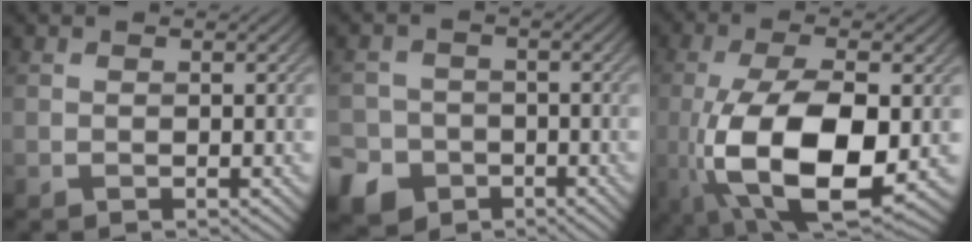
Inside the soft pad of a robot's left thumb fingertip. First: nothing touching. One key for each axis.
{"total": 7.0, "fx": -3.8, "fy": 5.7, "fz": 1.6, "tx": -0.046, "ty": -0.023, "tz": -0.083}
{"total": 15.2, "fx": -2.8, "fy": 6.8, "fz": 13.3, "tx": -0.270, "ty": -0.023, "tz": -0.045}